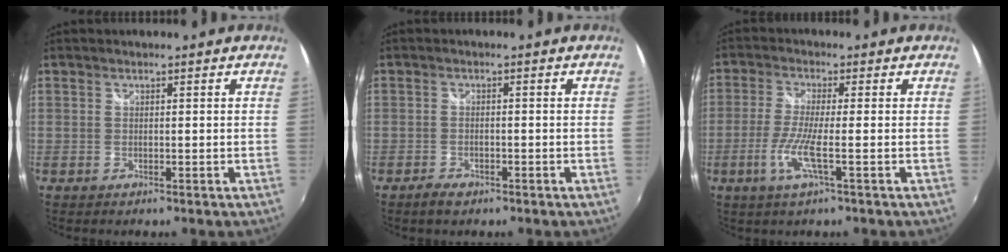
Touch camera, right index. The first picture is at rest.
{"total": 2.8, "force": [-2.0, 1.2, 1.5], "torque": [-0.037, -0.004, -0.038]}
{"total": 6.3, "force": [-2.2, -0.2, 5.9], "torque": [-0.131, -0.010, -0.046]}